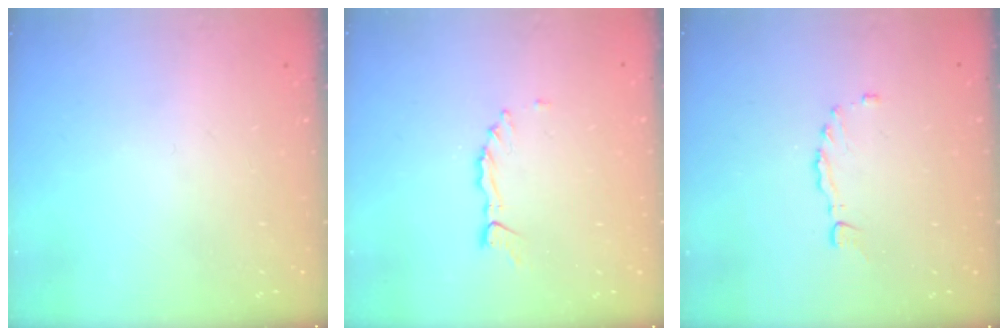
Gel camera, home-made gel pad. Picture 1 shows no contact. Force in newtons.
{"total": 0.9, "press": 0.9, "slide": 0.1}
{"total": 1.3, "press": 1.3, "slide": 0.3}